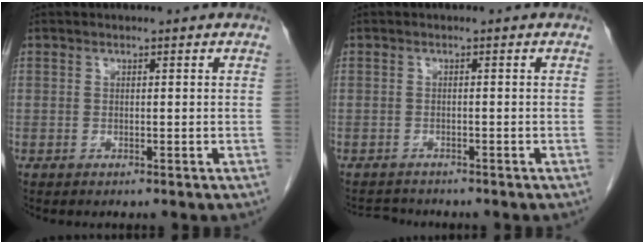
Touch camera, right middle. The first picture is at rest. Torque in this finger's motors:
{"motor_torque": [-0.46, -0.21, -0.24, -0.05]}